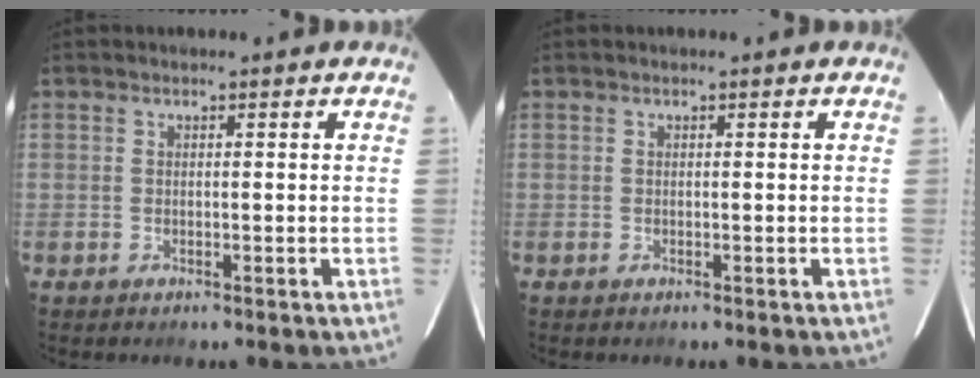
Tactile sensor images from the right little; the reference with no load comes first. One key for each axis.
{"total": 0.0}